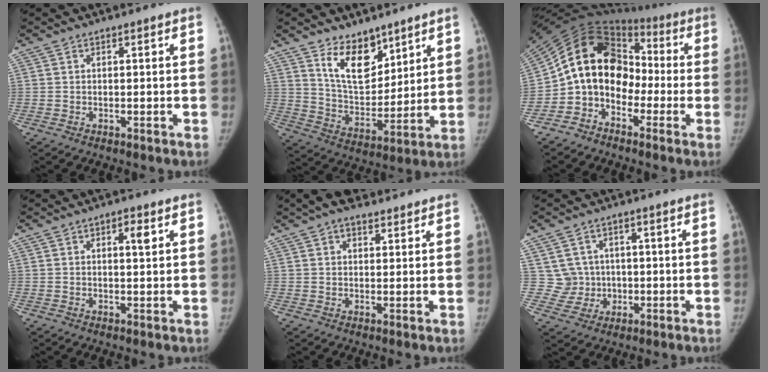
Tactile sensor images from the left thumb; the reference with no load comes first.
{"total": 11.6, "force": [7.7, 6.2, 6.0], "torque": [-0.065, -0.066, 0.149]}
{"total": 14.7, "force": [-3.5, 11.6, 8.2], "torque": [-0.121, 0.078, -0.078]}
{"total": 2.7, "force": [1.1, 0.9, 2.3], "torque": [-0.030, -0.003, 0.015]}
{"total": 7.1, "force": [5.1, 3.7, 3.4], "torque": [-0.037, -0.002, 0.082]}
{"total": 5.6, "force": [0.5, 5.6, 0.4], "torque": [0.027, 0.007, 0.011]}